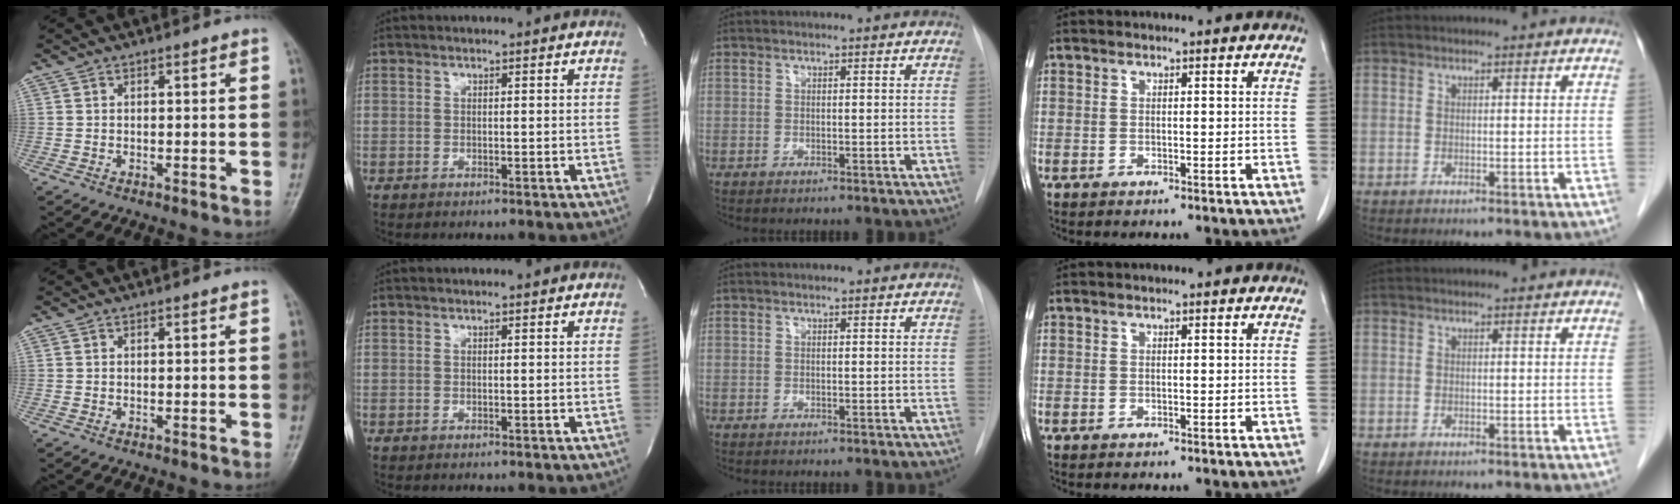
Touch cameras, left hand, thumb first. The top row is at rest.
{}